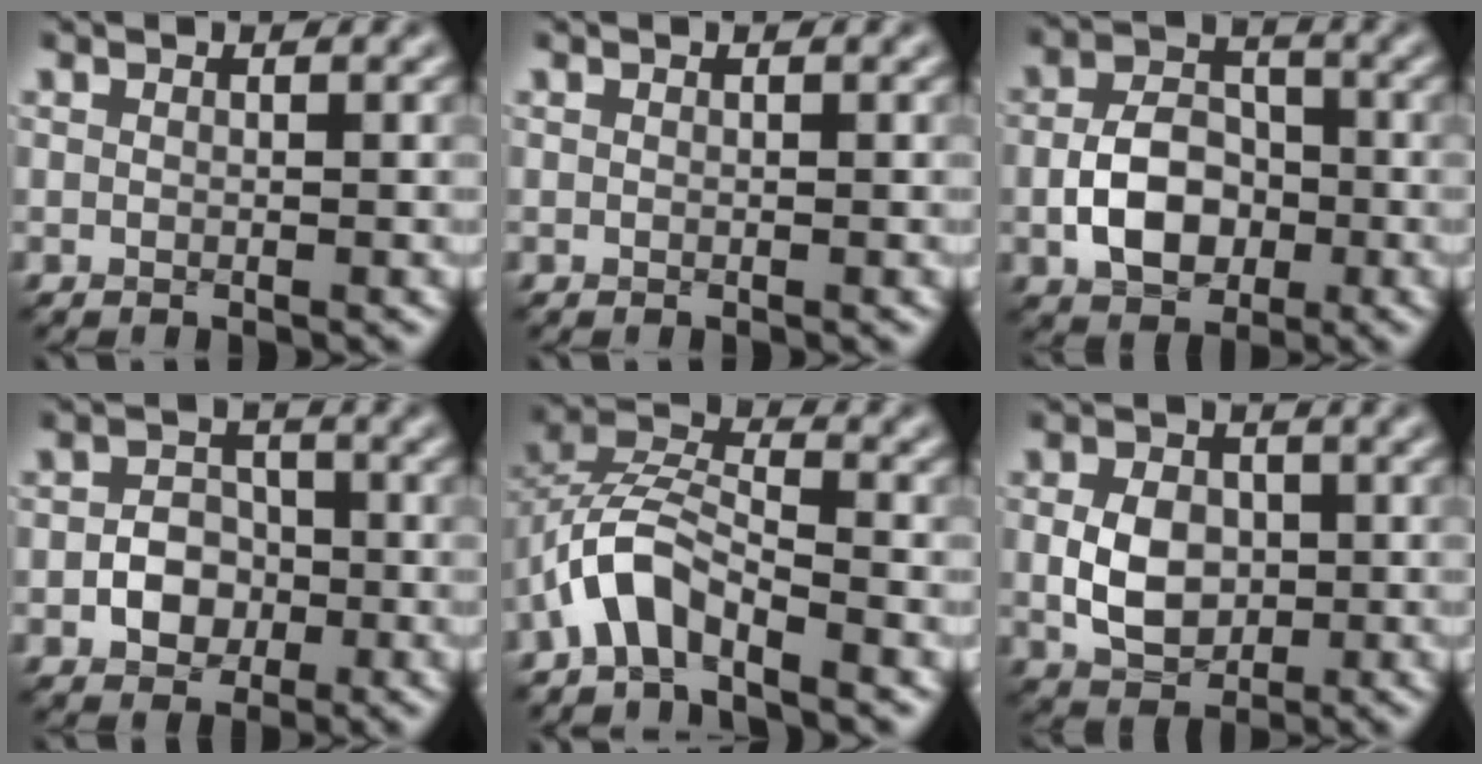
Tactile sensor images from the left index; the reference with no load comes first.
{"total": 0.0}
{"total": 5.6, "force": [-1.6, 3.9, 3.8], "torque": [-0.067, 0.002, -0.031]}
{"total": 3.4, "force": [-1.2, 2.6, 1.9], "torque": [-0.025, 0.002, -0.023]}
{"total": 4.7, "force": [-3.1, 1.8, 3.0], "torque": [-0.060, 0.018, -0.068]}
{"total": 4.6, "force": [-0.3, 3.4, 3.1], "torque": [-0.064, -0.004, -0.006]}